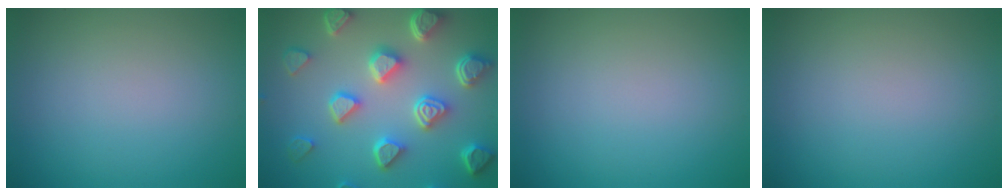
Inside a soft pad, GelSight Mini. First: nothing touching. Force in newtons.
{"total": 7.3, "press": 6.0, "slide": 4.2}
{"total": 0.0}
{"total": 0.0}